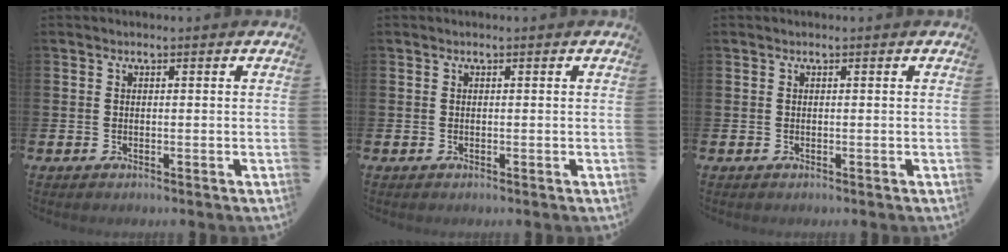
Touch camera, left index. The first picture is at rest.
{"total": 0.0}
{"total": 0.0}